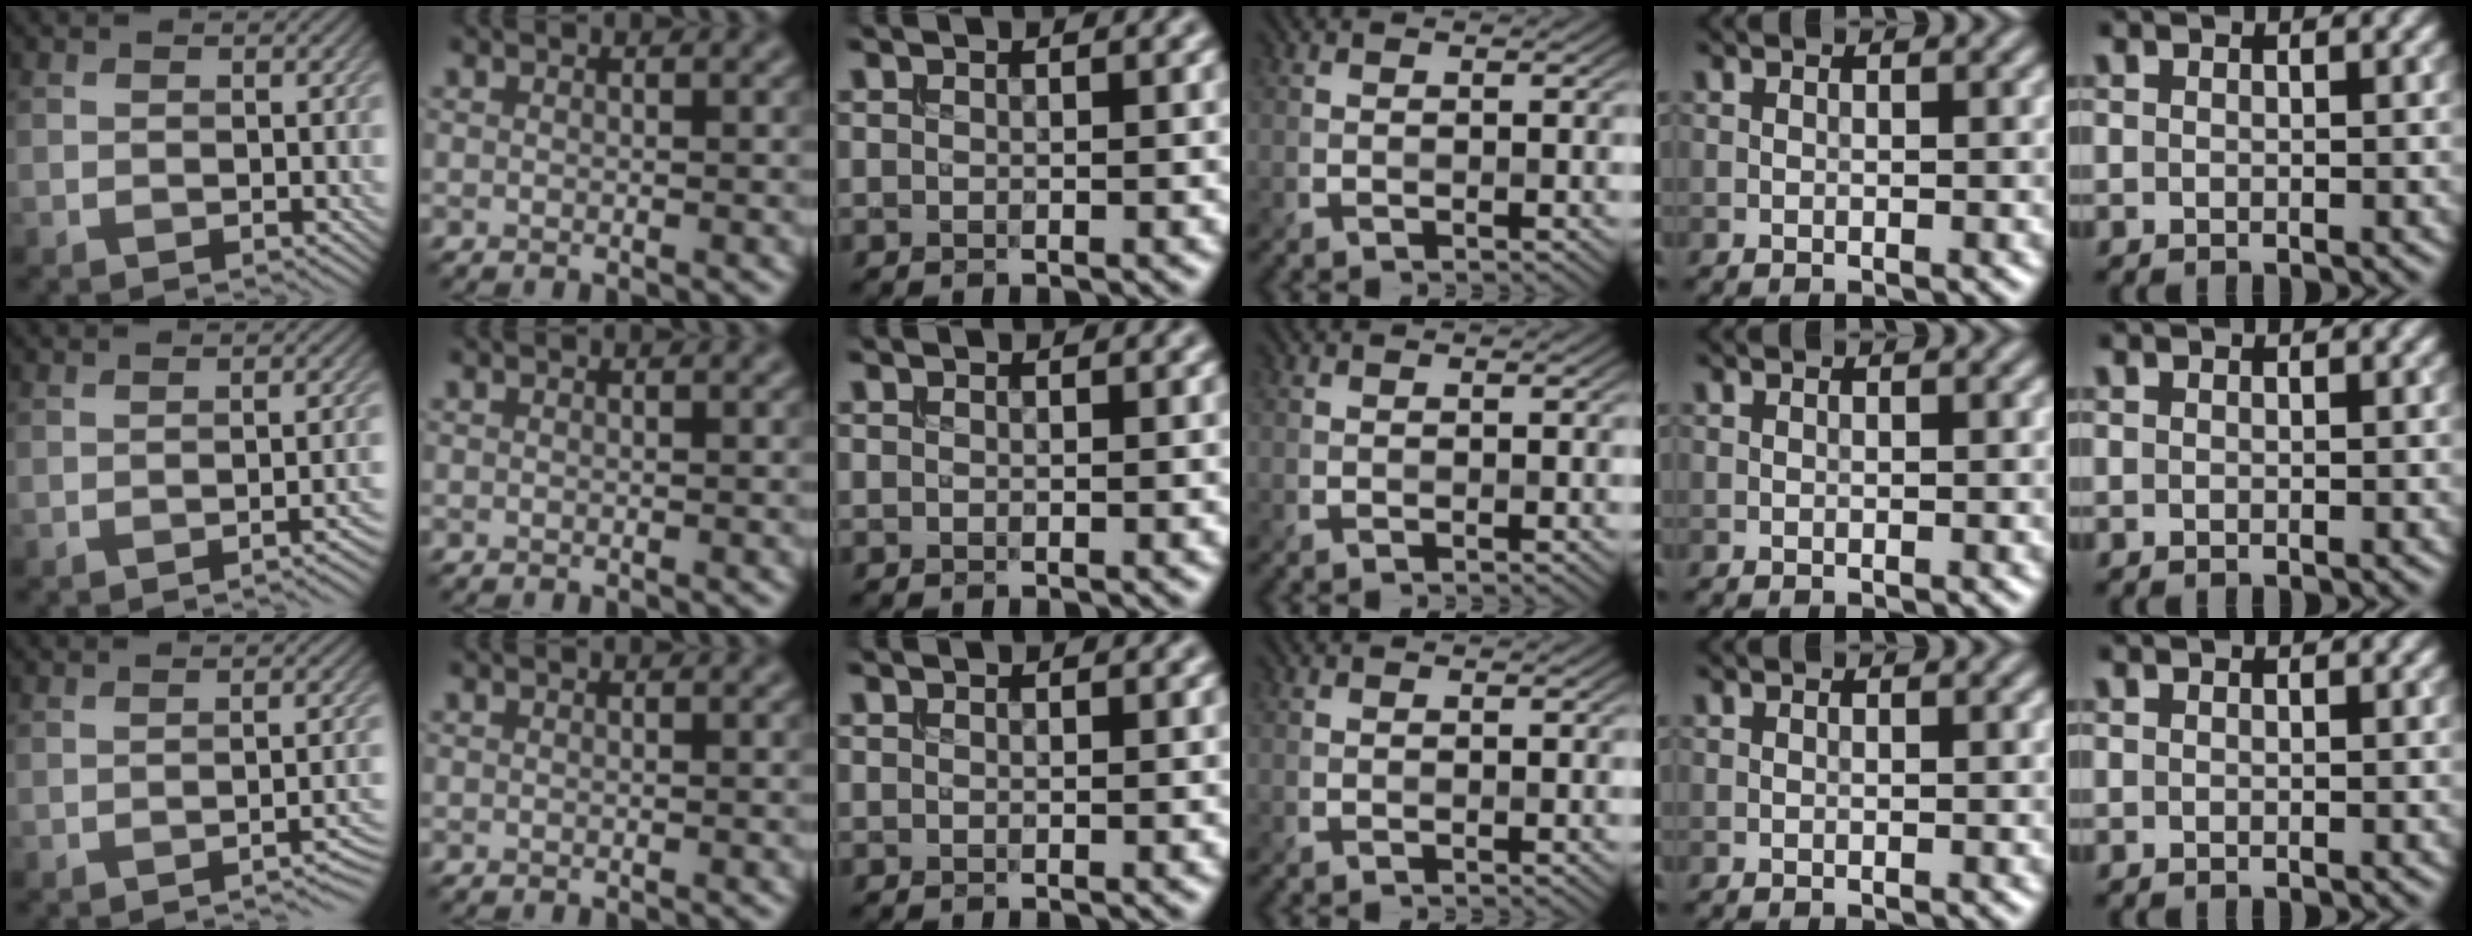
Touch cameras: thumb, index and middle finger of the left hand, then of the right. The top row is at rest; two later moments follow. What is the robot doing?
{"motion": "extract", "object": "bucket"}